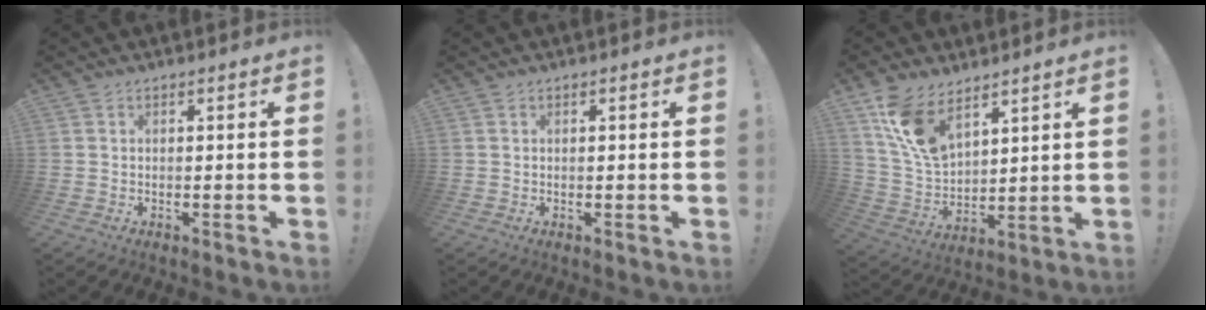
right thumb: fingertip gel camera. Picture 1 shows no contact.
{"total": 0.0}
{"total": 13.4, "force": [9.1, 6.8, 7.2], "torque": [-0.136, -0.049, 0.179]}